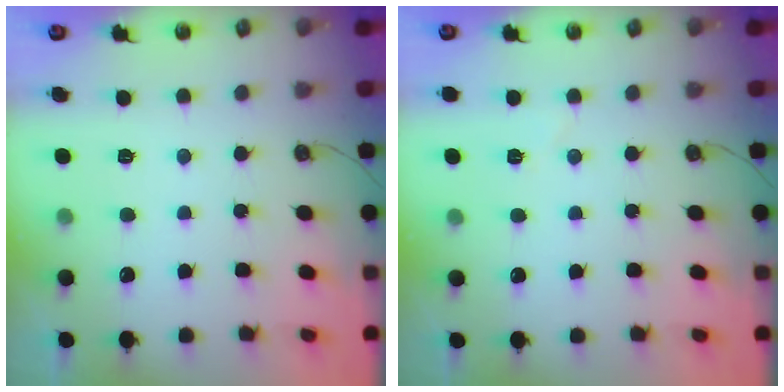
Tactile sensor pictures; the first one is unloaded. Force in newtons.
{"total": 2.9, "press": 2.4, "slide": 1.7}